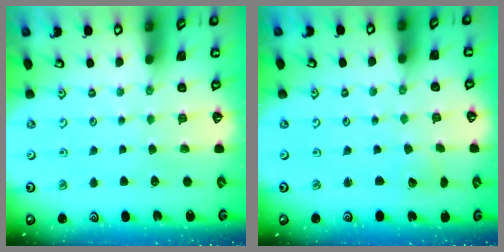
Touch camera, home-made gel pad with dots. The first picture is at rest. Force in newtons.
{"total": 2.1, "press": 2.1, "slide": 0.1}